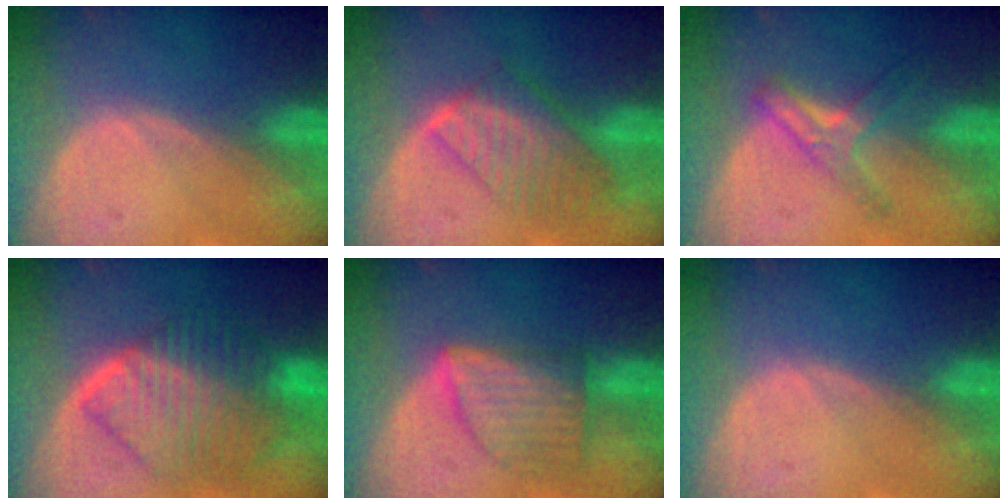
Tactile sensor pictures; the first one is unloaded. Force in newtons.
{"total": 7.7, "press": 6.9, "slide": 3.5}
{"total": 5.6, "press": 4.9, "slide": 2.6}
{"total": 10.5, "press": 10.5, "slide": 0.9}
{"total": 6.5, "press": 6.5, "slide": 0.1}
{"total": 0.0}